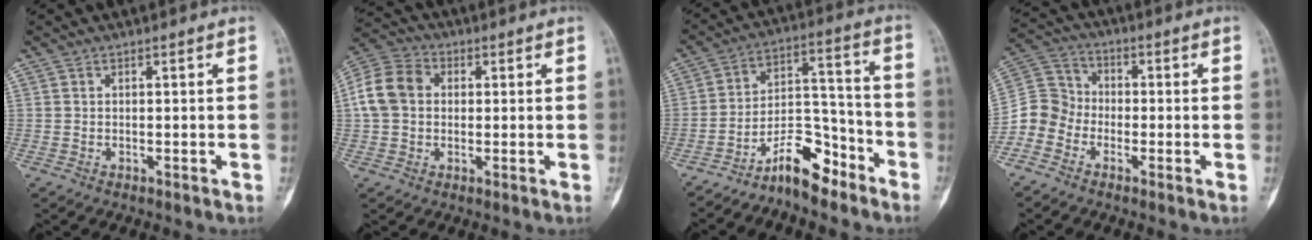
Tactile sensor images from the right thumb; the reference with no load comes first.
{"total": 9.2, "force": [0.9, 7.3, 5.5], "torque": [-0.105, 0.027, 0.008]}
{"total": 10.4, "force": [-8.0, 4.0, 5.4], "torque": [-0.079, 0.093, -0.147]}
{"total": 7.3, "force": [-3.8, 6.0, 2.0], "torque": [-0.024, 0.036, -0.090]}